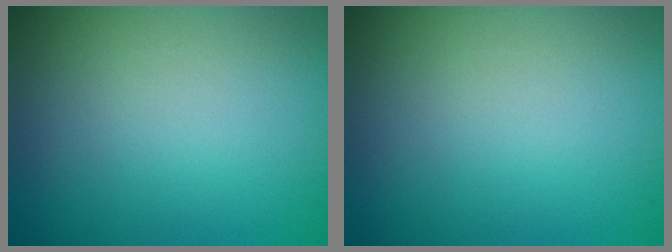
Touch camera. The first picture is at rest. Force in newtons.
{"total": 0.0}